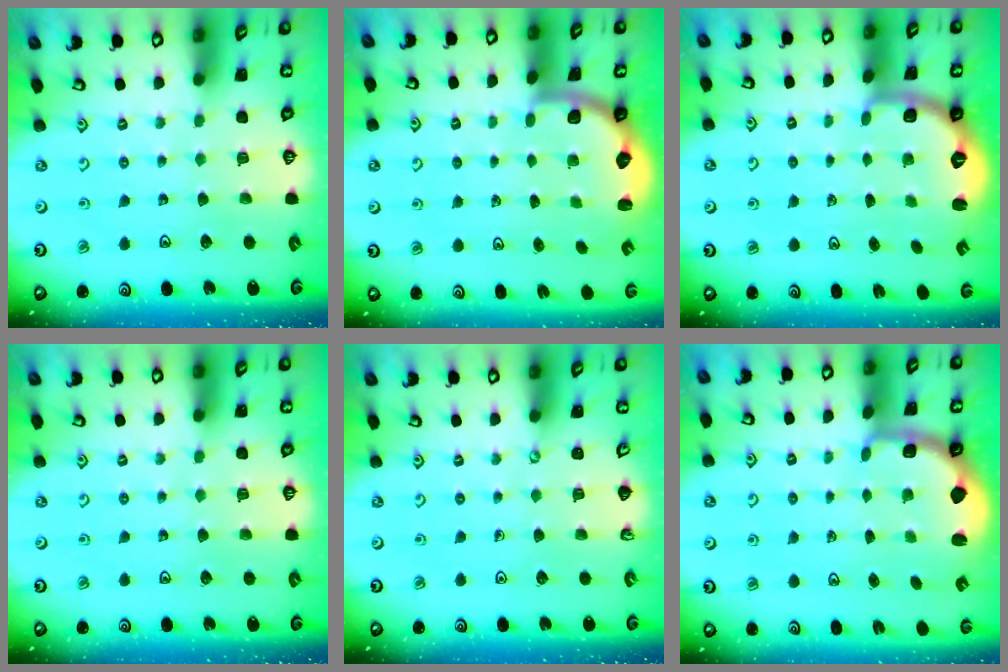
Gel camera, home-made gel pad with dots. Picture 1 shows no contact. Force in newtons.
{"total": 2.3, "press": 2.0, "slide": 1.3}
{"total": 2.6, "press": 1.6, "slide": 2.1}
{"total": 0.0}
{"total": 0.0}
{"total": 2.5, "press": 1.2, "slide": 2.1}